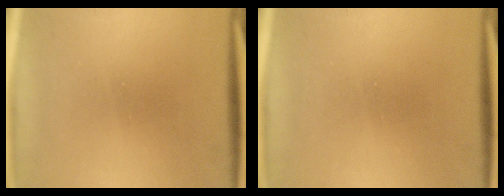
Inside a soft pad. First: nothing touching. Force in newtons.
{"total": 0.0}